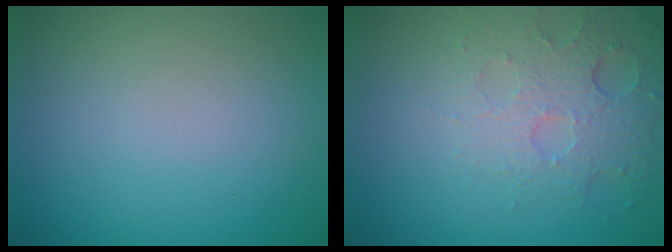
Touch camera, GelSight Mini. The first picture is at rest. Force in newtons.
{"total": 4.9, "press": 3.2, "slide": 3.6}